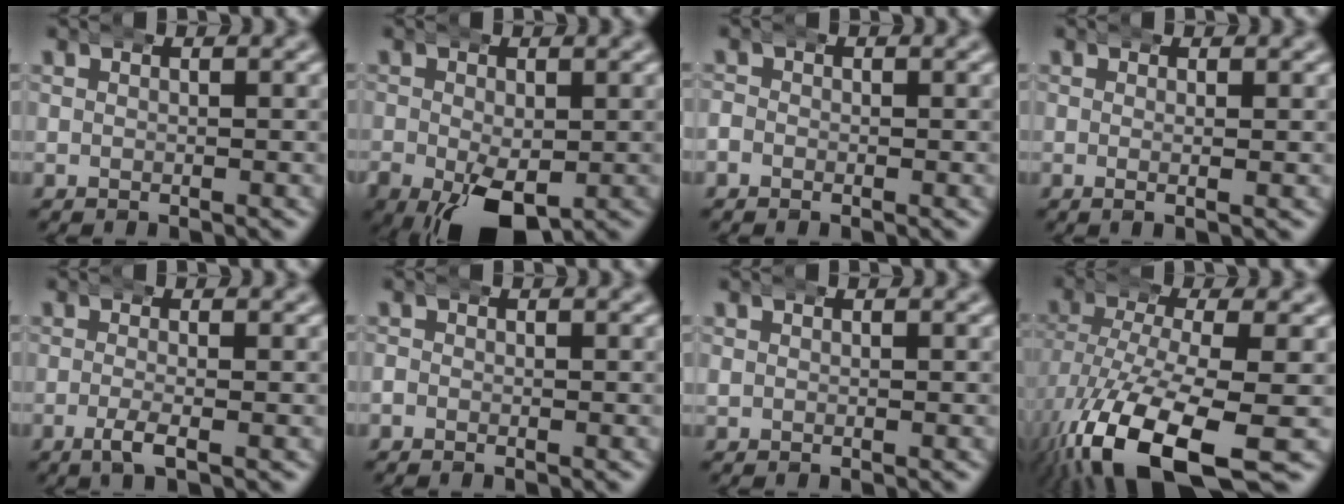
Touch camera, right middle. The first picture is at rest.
{"total": 7.7, "force": [-3.5, 4.3, 5.4], "torque": [-0.122, -0.050, -0.033]}
{"total": 1.1, "force": [-0.5, 1.0, 0.2], "torque": [-0.011, 0.001, -0.014]}
{"total": 1.1, "force": [0.0, -0.1, 1.1], "torque": [-0.020, 0.000, -0.004]}
{"total": 2.3, "force": [-1.4, 0.3, 1.8], "torque": [-0.042, -0.008, -0.024]}
{"total": 0.7, "force": [-0.4, 0.6, 0.0], "torque": [-0.005, 0.002, -0.011]}
{"total": 0.5, "force": [0.2, 0.5, 0.1], "torque": [-0.008, 0.001, 0.003]}
{"total": 9.8, "force": [-4.9, 4.0, 7.4], "torque": [-0.167, -0.052, -0.048]}